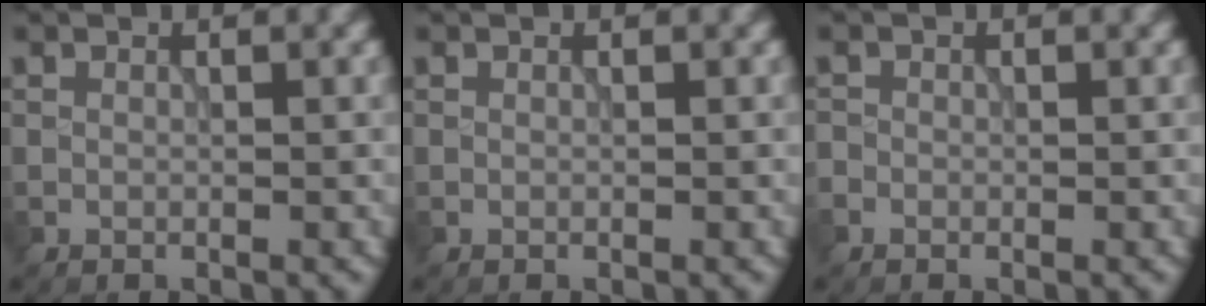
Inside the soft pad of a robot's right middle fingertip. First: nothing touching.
{"total": 0.0}
{"total": 0.6, "force": [-0.4, 0.5, 0.0], "torque": [0.002, -0.003, -0.009]}